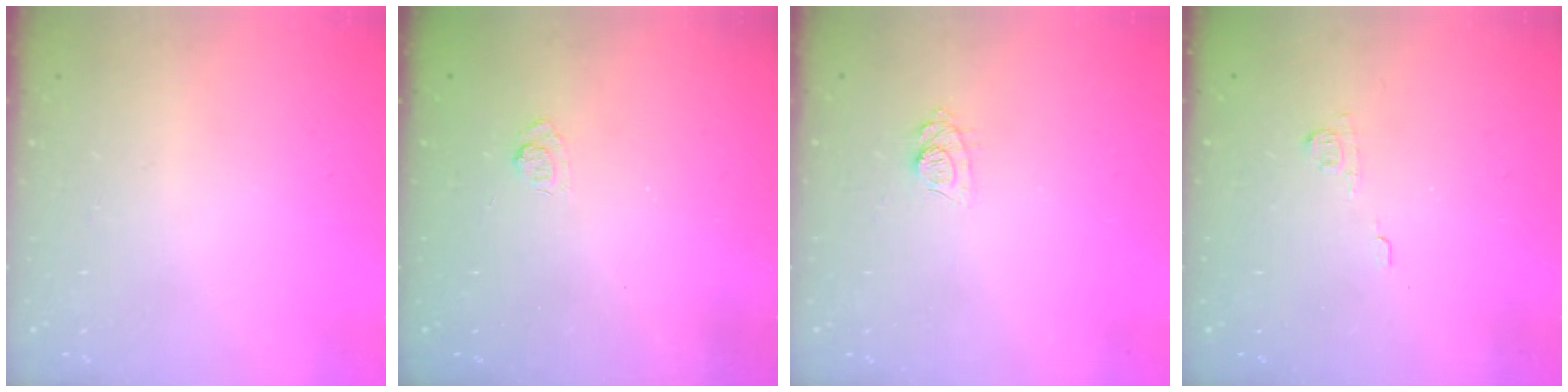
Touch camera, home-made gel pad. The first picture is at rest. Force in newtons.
{"total": 2.9, "press": 2.5, "slide": 1.5}
{"total": 7.5, "press": 7.5, "slide": 0.8}
{"total": 3.8, "press": 3.7, "slide": 1.0}